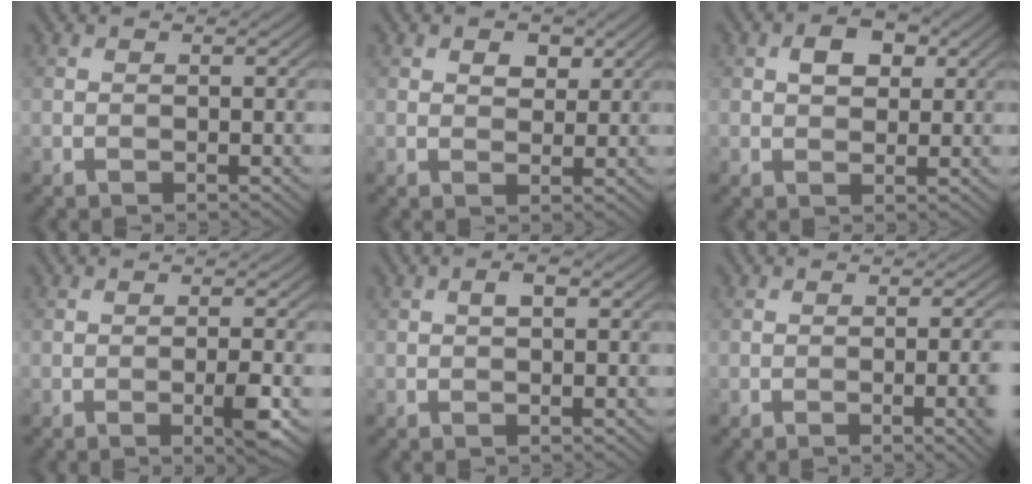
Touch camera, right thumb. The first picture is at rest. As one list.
[{"total": 2.8, "force": [1.3, 1.8, 1.7], "torque": [-0.027, -0.002, 0.023]}, {"total": 3.8, "force": [1.3, 2.5, 2.5], "torque": [-0.047, 0.006, 0.020]}, {"total": 2.9, "force": [-1.0, 0.2, 2.7], "torque": [-0.044, 0.003, -0.018]}, {"total": 1.5, "force": [0.4, 0.6, 1.3], "torque": [-0.023, 0.002, 0.004]}, {"total": 4.1, "force": [-0.9, 0.8, 3.9], "torque": [-0.054, 0.002, -0.013]}]